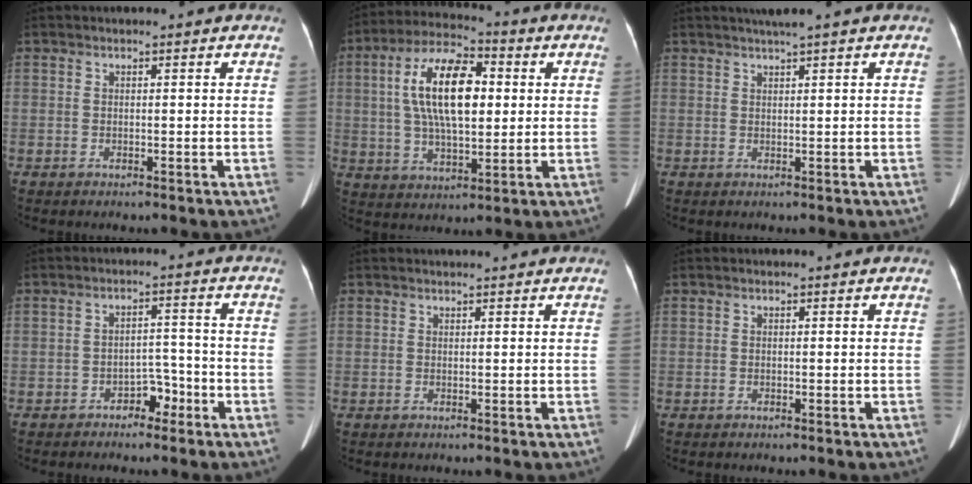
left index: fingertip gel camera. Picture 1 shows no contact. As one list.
[{"total": 13.8, "force": [2.1, 5.5, 12.5], "torque": [-0.247, 0.023, 0.034]}, {"total": 2.3, "force": [1.7, -0.5, 1.5], "torque": [-0.024, 0.009, 0.032]}, {"total": 3.8, "force": [-2.7, 2.0, 1.7], "torque": [-0.019, 0.011, -0.042]}, {"total": 1.3, "force": [1.2, 0.0, 0.4], "torque": [-0.005, 0.012, 0.020]}, {"total": 0.0}]